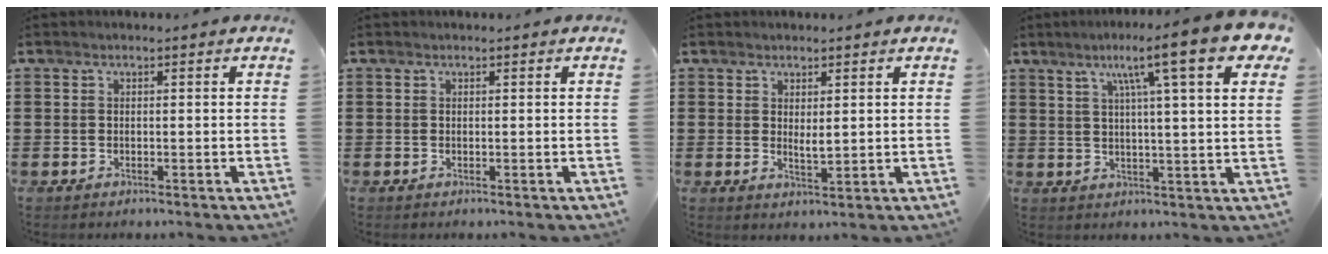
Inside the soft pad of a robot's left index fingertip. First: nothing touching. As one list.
[{"total": 0.0}, {"total": 2.4, "force": [1.1, 0.8, 2.0], "torque": [-0.032, -0.003, 0.018]}, {"total": 12.5, "force": [6.9, 0.8, 10.3], "torque": [-0.185, -0.017, 0.100]}]